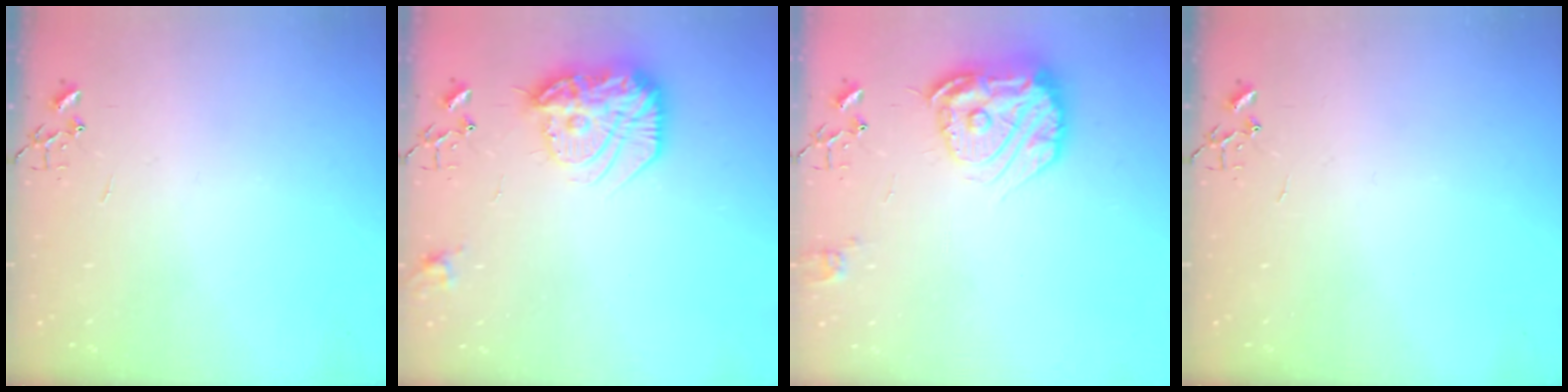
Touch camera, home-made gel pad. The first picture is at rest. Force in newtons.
{"total": 22.2, "press": 22.1, "slide": 1.5}
{"total": 18.6, "press": 18.5, "slide": 1.4}
{"total": 0.0}